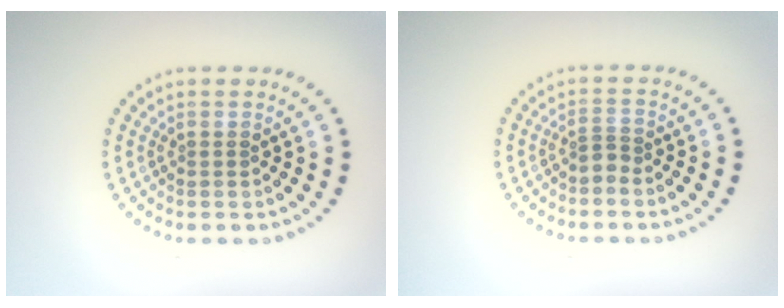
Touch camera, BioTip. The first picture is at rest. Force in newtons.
{"total": 1.1, "press": 0.7, "slide": 0.9}